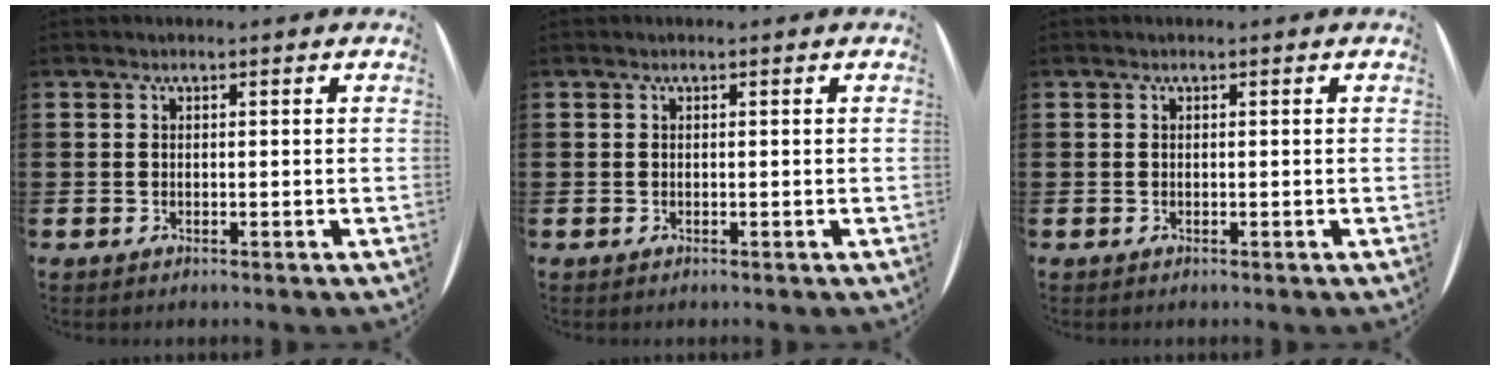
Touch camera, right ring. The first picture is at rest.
{"total": 0.0}
{"total": 0.0}